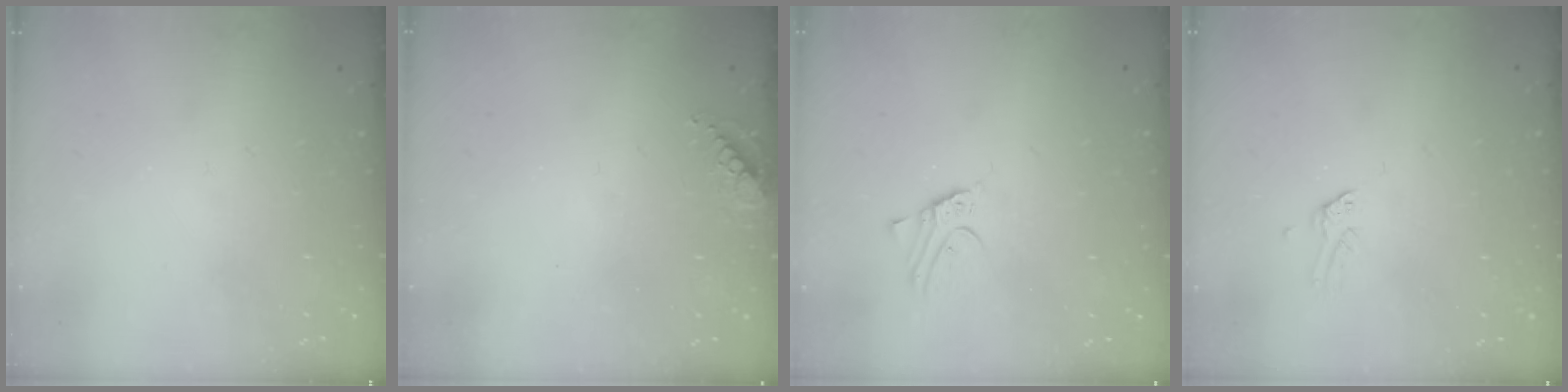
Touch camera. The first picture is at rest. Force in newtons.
{"total": 5.7, "press": 5.7, "slide": 0.7}
{"total": 3.5, "press": 3.5, "slide": 0.2}
{"total": 0.0}